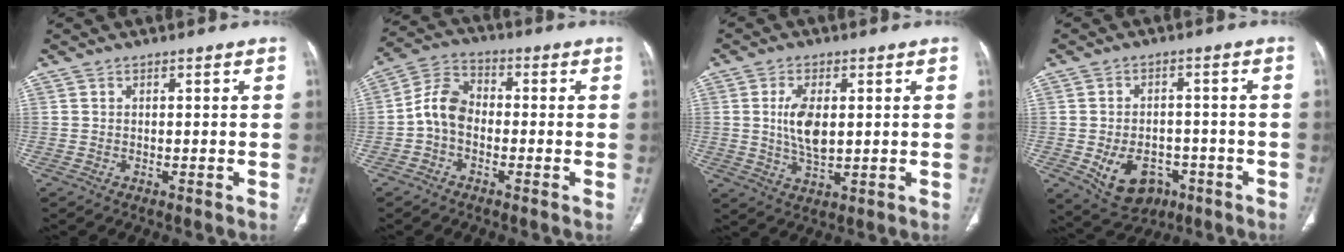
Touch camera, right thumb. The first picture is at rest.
{"total": 7.4, "force": [-1.5, 5.2, 5.0], "torque": [-0.085, 0.028, -0.044]}
{"total": 7.4, "force": [0.9, 3.7, 6.3], "torque": [-0.120, -0.008, 0.019]}
{"total": 10.3, "force": [-3.9, 7.4, 6.0], "torque": [-0.078, 0.022, -0.044]}